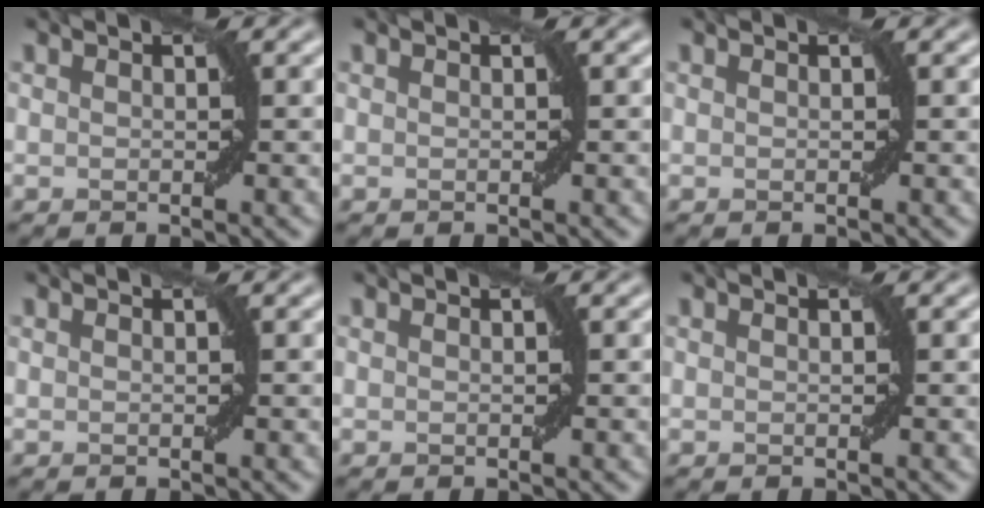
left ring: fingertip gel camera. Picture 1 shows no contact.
{"total": 0.0}
{"total": 0.0}
{"total": 0.0}
{"total": 0.0}
{"total": 0.0}